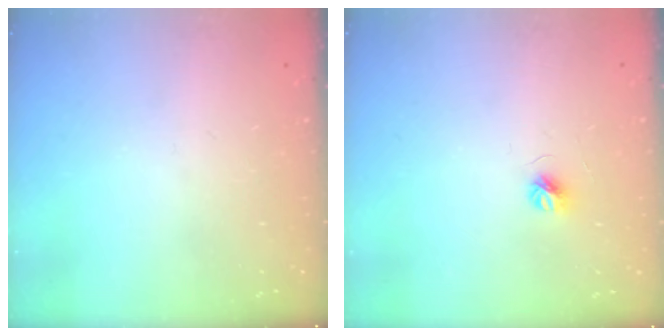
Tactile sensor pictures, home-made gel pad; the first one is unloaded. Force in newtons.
{"total": 4.9, "press": 4.9, "slide": 0.4}